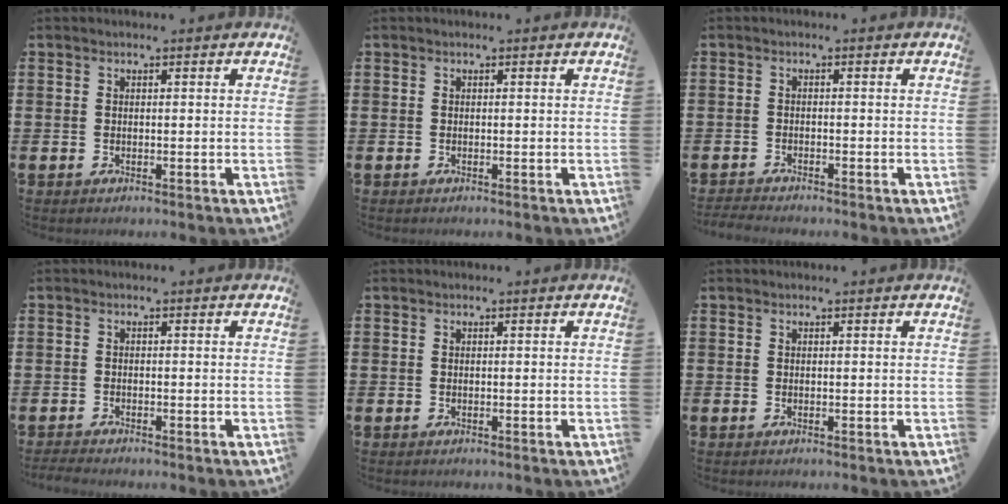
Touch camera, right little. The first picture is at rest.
{"total": 0.0}
{"total": 1.3, "force": [-1.3, 0.0, 0.1], "torque": [-0.004, 0.001, -0.025]}
{"total": 1.0, "force": [-0.9, 0.1, 0.4], "torque": [-0.007, 0.000, -0.019]}
{"total": 0.0}
{"total": 0.0}